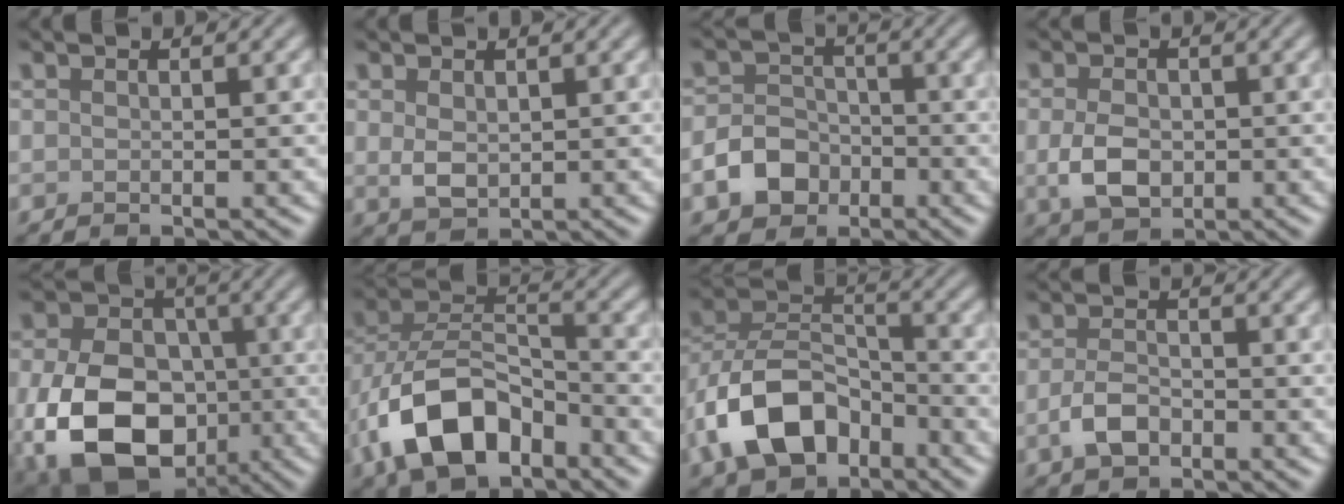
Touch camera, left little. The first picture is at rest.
{"total": 2.3, "force": [0.4, 1.5, 1.7], "torque": [-0.036, -0.002, 0.012]}
{"total": 4.2, "force": [-1.9, 3.2, 1.9], "torque": [-0.034, 0.000, -0.039]}
{"total": 3.8, "force": [-0.5, 2.7, 2.7], "torque": [-0.057, -0.005, -0.011]}
{"total": 15.1, "force": [-4.2, 10.8, 9.6], "torque": [-0.171, -0.036, -0.068]}
{"total": 9.3, "force": [-4.6, 5.1, 6.2], "torque": [-0.127, 0.009, -0.092]}
{"total": 9.1, "force": [-4.5, 5.6, 5.5], "torque": [-0.107, 0.007, -0.093]}
{"total": 2.8, "force": [-1.2, 1.7, 1.9], "torque": [-0.040, 0.000, -0.028]}